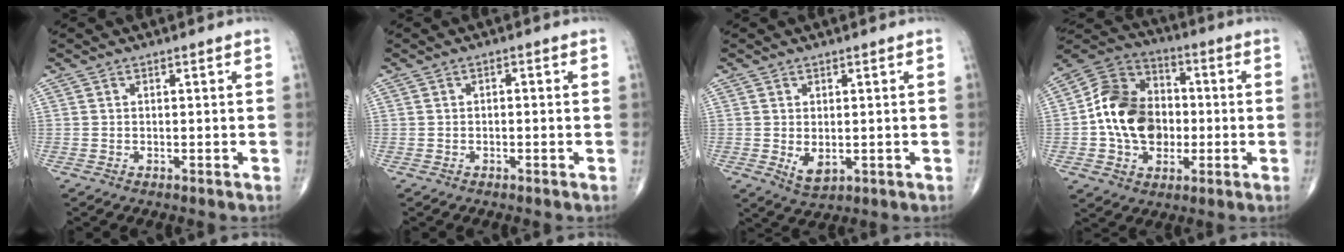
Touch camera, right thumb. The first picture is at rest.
{"total": 0.6, "force": [-0.1, 0.4, 0.5], "torque": [-0.007, 0.002, -0.004]}
{"total": 3.7, "force": [-0.4, 2.2, 2.9], "torque": [-0.040, -0.009, 0.005]}
{"total": 16.4, "force": [-1.1, 12.5, 10.6], "torque": [-0.156, 0.030, -0.023]}